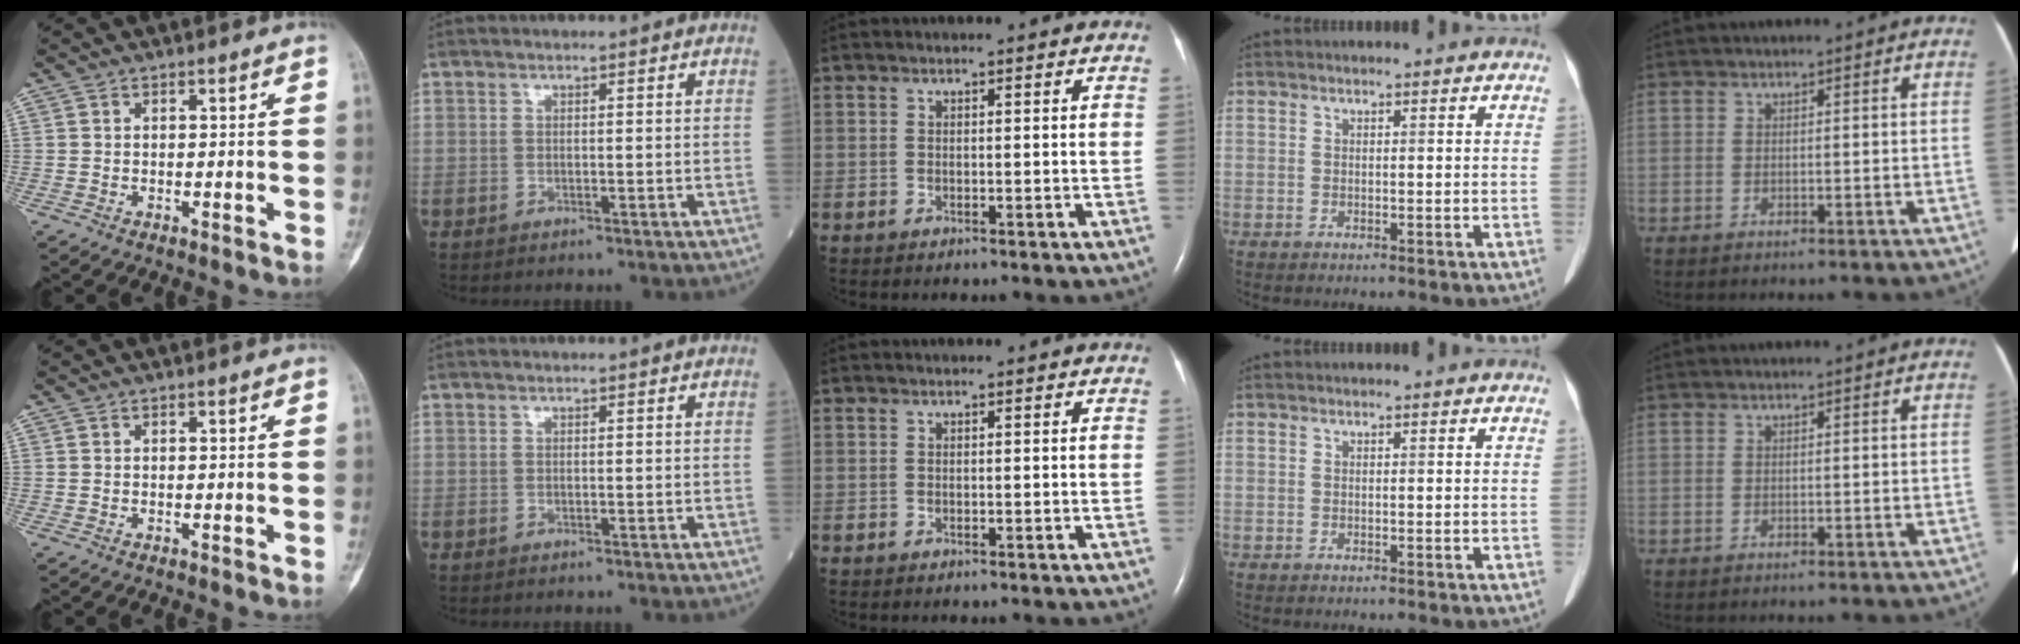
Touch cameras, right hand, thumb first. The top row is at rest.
{}